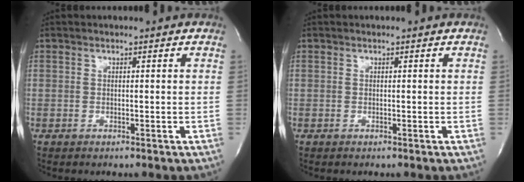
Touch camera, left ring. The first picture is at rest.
{"total": 0.0}